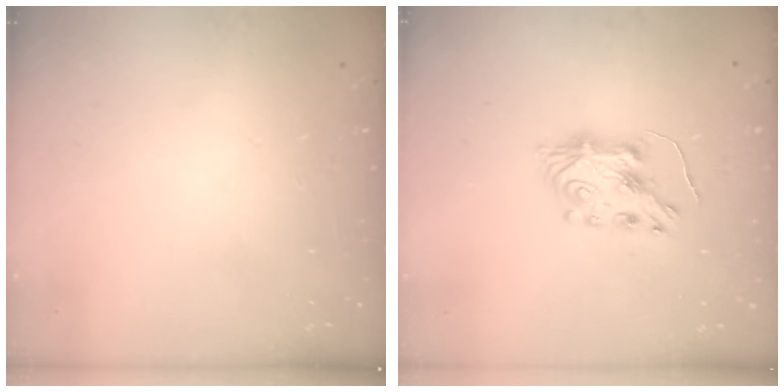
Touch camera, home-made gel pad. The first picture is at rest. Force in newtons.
{"total": 7.3, "press": 7.2, "slide": 0.6}